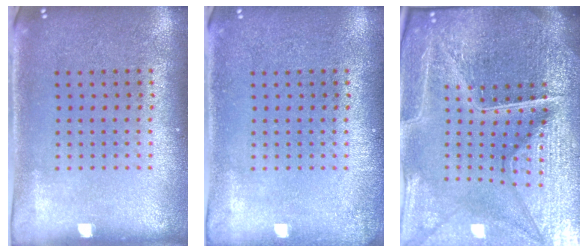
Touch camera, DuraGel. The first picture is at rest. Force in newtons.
{"total": 0.9, "press": 0.9, "slide": 0.1}
{"total": 7.1, "press": 6.2, "slide": 3.4}